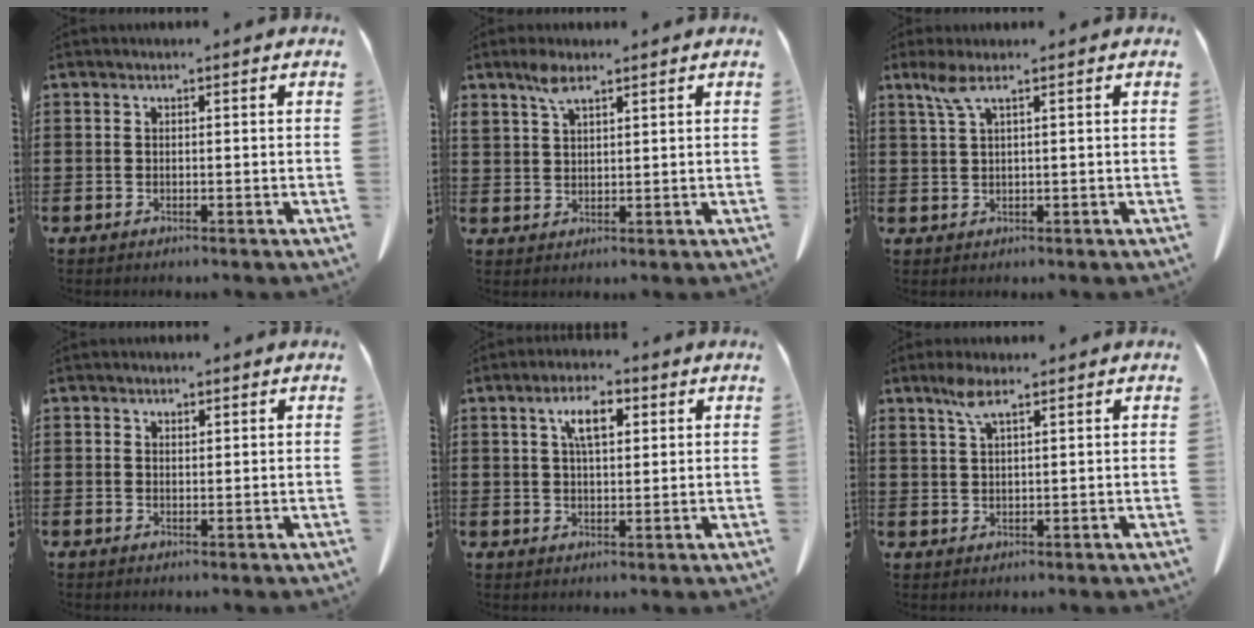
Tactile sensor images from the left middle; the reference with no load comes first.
{"total": 3.3, "force": [2.4, 1.2, 1.8], "torque": [-0.042, 0.004, 0.044]}
{"total": 2.6, "force": [1.4, 0.1, 2.2], "torque": [-0.050, 0.001, 0.025]}
{"total": 0.9, "force": [0.7, 0.6, 0.2], "torque": [-0.006, 0.003, 0.014]}
{"total": 5.4, "force": [2.2, 2.0, 4.5], "torque": [-0.088, 0.008, 0.034]}
{"total": 3.6, "force": [2.3, 0.8, 2.6], "torque": [-0.059, 0.005, 0.041]}